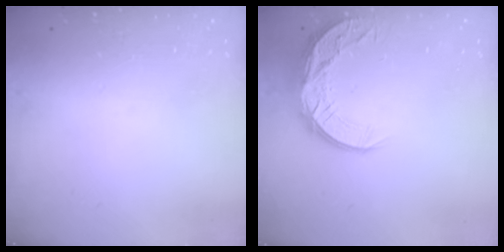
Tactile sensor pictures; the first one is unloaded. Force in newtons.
{"total": 11.3, "press": 11.3, "slide": 0.7}